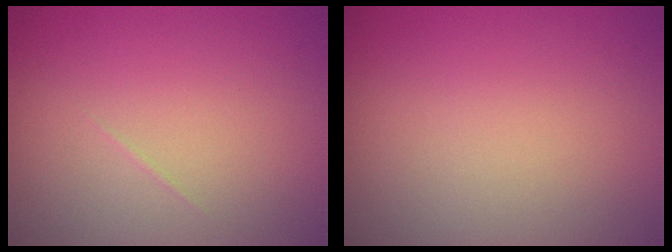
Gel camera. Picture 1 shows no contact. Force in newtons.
{"total": 0.0}